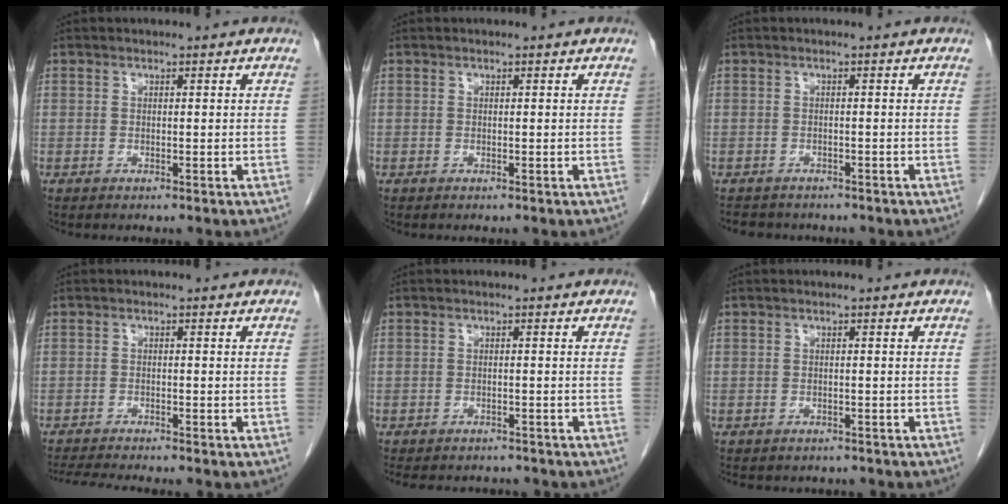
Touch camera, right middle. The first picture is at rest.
{"total": 0.0}
{"total": 5.0, "force": [-4.4, 2.1, 1.1], "torque": [-0.016, -0.001, -0.056]}
{"total": 6.7, "force": [-6.1, -0.1, 2.6], "torque": [-0.039, -0.015, -0.098]}
{"total": 8.8, "force": [-7.9, 2.9, 2.5], "torque": [-0.043, 0.000, -0.100]}
{"total": 5.8, "force": [-5.1, 2.5, 1.2], "torque": [-0.015, 0.001, -0.060]}